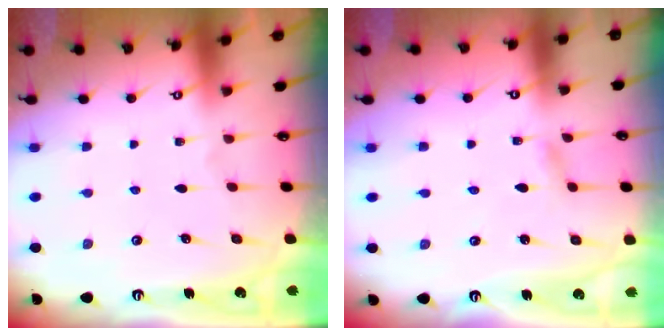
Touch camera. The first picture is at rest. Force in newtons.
{"total": 1.2, "press": 1.2, "slide": 0.1}